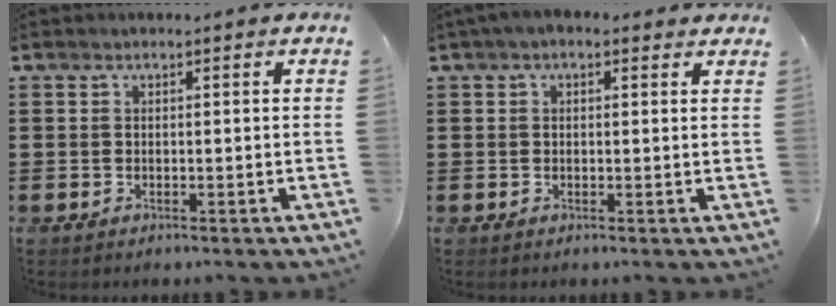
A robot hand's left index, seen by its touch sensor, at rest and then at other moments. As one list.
[{"total": 1.8, "force": [0.8, 1.1, 1.1], "torque": [-0.026, 0.008, 0.014]}]